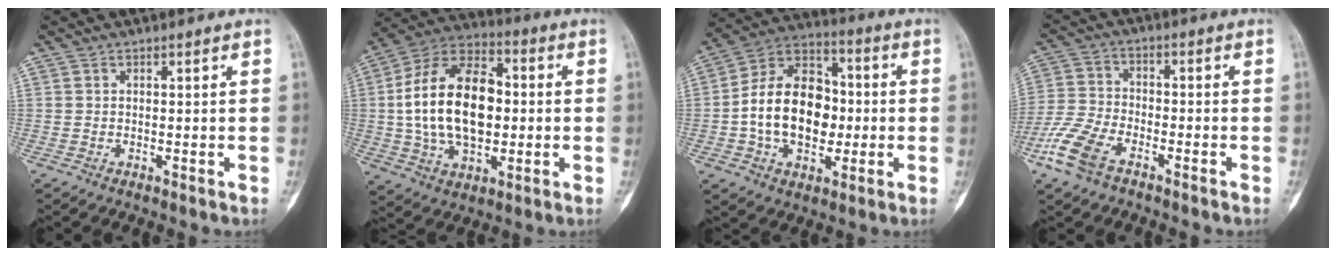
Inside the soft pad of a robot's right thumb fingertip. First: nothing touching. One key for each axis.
{"total": 21.2, "fx": 0.4, "fy": 12.9, "fz": 16.8, "tx": -0.282, "ty": 0.020, "tz": 0.009}
{"total": 18.0, "fx": -1.5, "fy": 12.3, "fz": 13.0, "tx": -0.189, "ty": 0.032, "tz": -0.026}
{"total": 9.6, "fx": -5.7, "fy": 4.8, "fz": 6.1, "tx": -0.145, "ty": 0.014, "tz": -0.119}